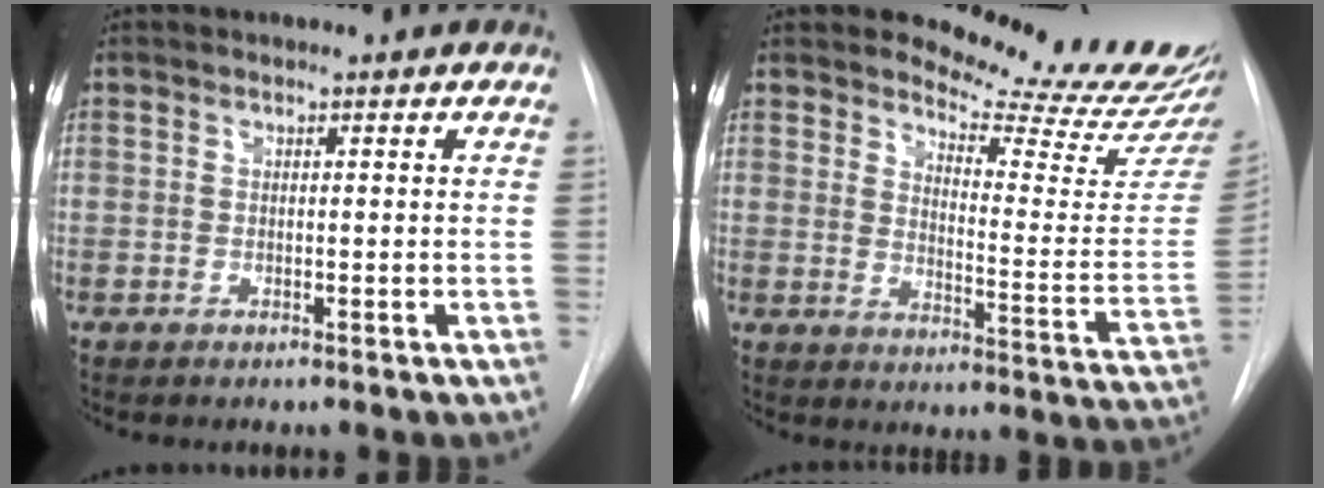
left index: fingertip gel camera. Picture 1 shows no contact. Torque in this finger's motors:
{"motor_torque": [0.83, -1.30, 0.02, 0.00]}